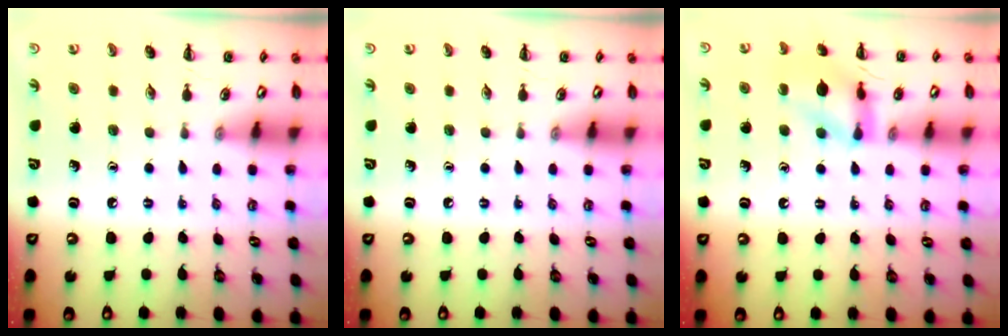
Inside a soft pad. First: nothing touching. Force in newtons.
{"total": 0.0}
{"total": 11.4, "press": 11.3, "slide": 1.2}